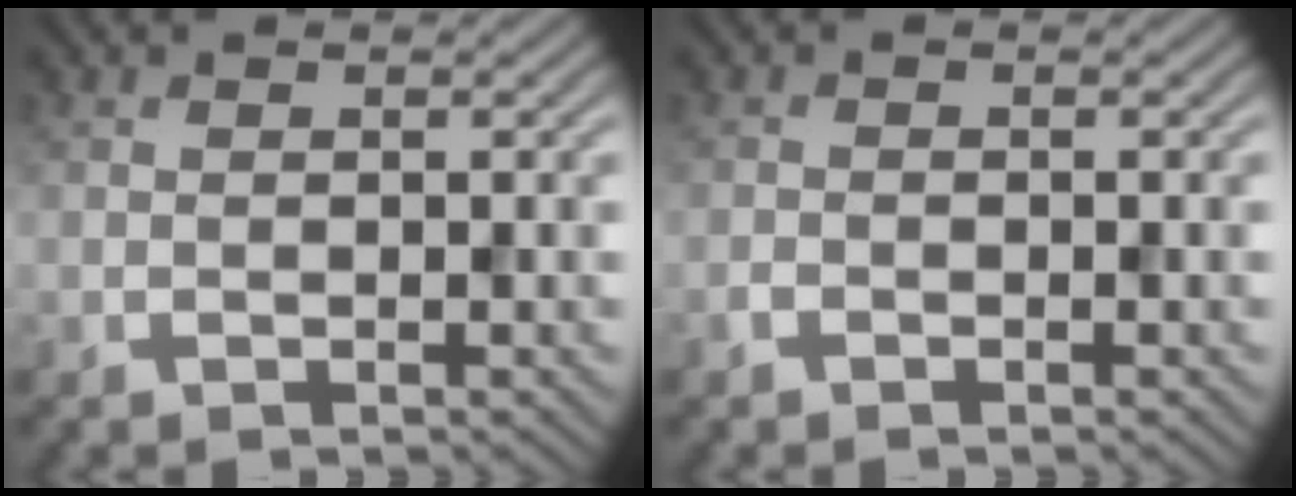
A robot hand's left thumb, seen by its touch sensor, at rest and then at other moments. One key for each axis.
{"total": 0.7, "fx": -0.6, "fy": 0.3, "fz": 0.2, "tx": -0.005, "ty": 0.000, "tz": -0.012}